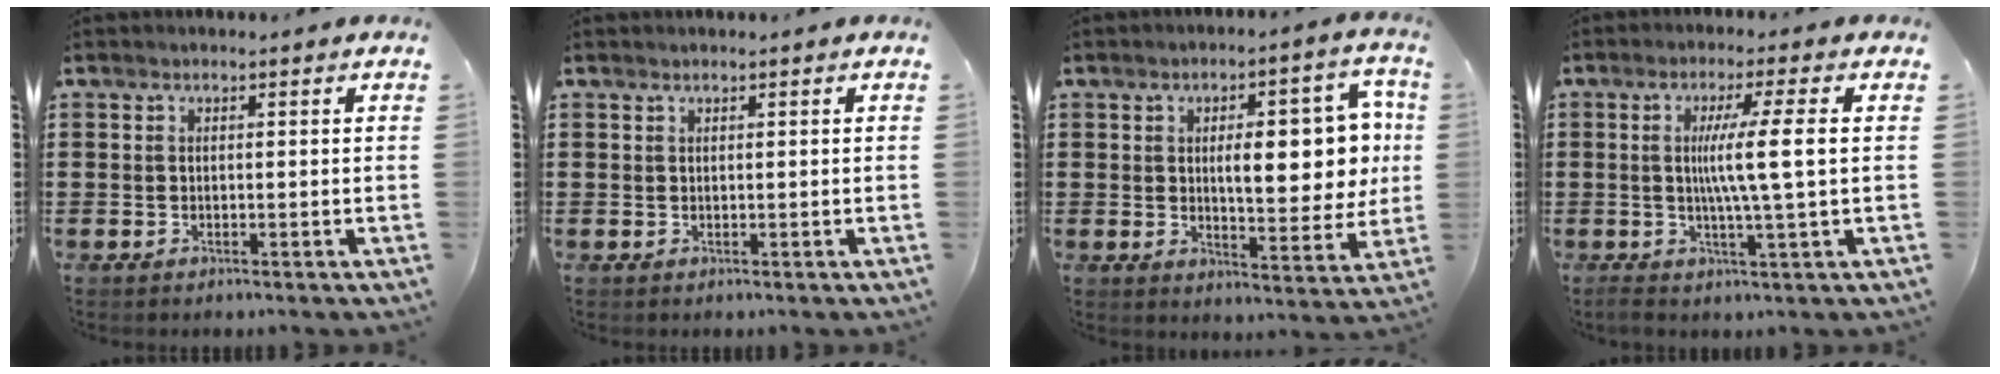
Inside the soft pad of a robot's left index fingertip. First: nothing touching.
{"total": 0.0}
{"total": 10.8, "force": [1.3, 3.8, 10.0], "torque": [-0.144, -0.002, 0.013]}
{"total": 7.5, "force": [0.4, -0.7, 7.5], "torque": [-0.139, -0.004, -0.001]}